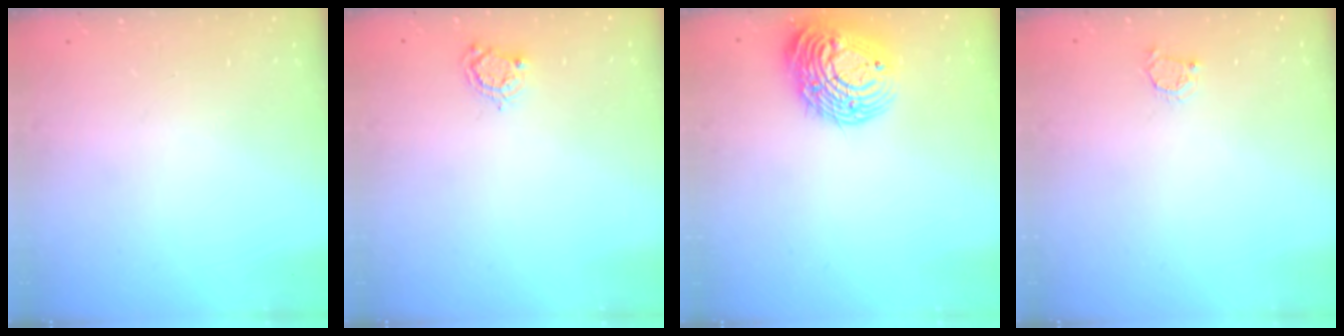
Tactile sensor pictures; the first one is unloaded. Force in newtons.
{"total": 4.7, "press": 4.7, "slide": 0.3}
{"total": 16.0, "press": 15.8, "slide": 2.3}
{"total": 2.9, "press": 2.8, "slide": 0.4}